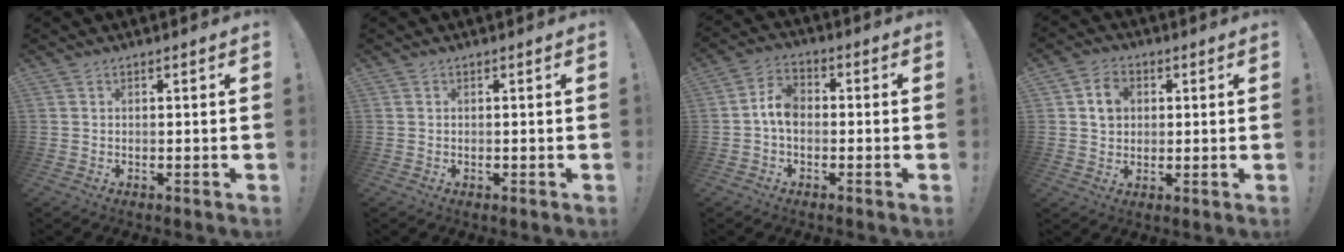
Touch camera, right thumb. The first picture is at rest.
{"total": 0.0}
{"total": 7.0, "force": [-0.7, 4.7, 5.2], "torque": [-0.096, 0.009, -0.012]}
{"total": 7.1, "force": [2.1, 5.9, 3.2], "torque": [-0.044, 0.002, 0.039]}